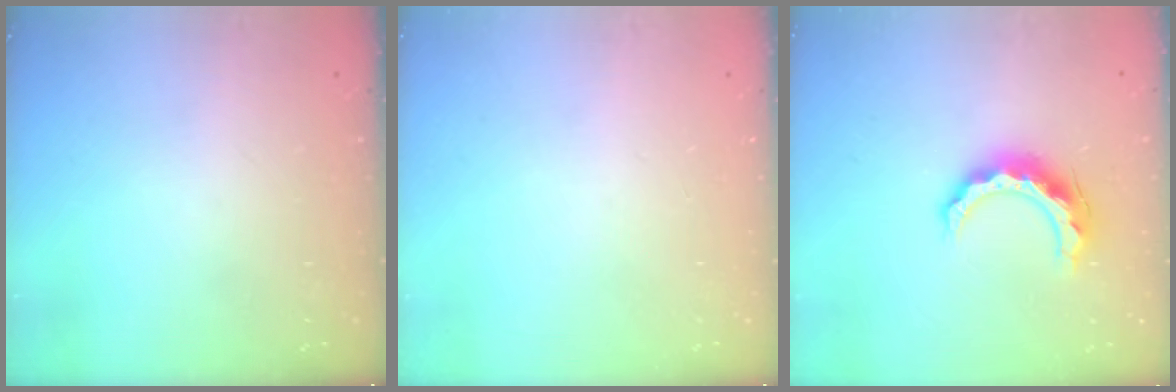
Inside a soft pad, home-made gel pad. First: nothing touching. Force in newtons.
{"total": 0.0}
{"total": 11.9, "press": 11.9, "slide": 0.7}